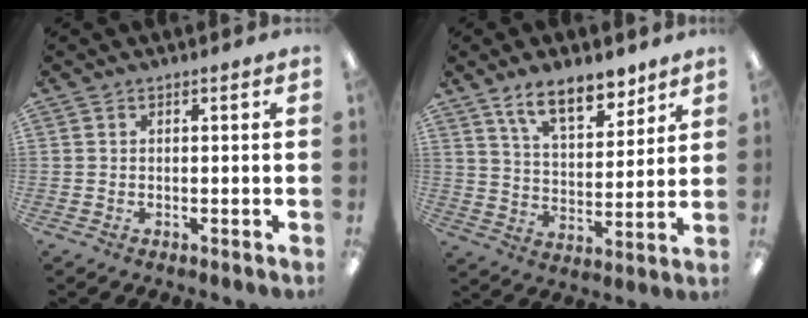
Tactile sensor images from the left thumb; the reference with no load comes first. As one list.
[{"total": 12.7, "force": [9.4, 5.3, 6.7], "torque": [-0.098, -0.047, 0.168]}]